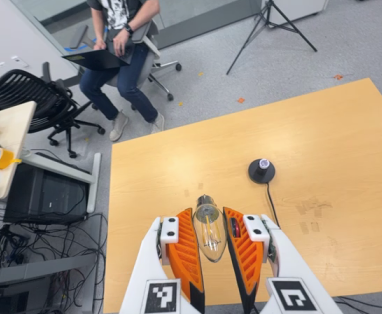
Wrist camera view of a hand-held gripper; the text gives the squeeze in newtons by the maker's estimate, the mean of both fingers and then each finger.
{"total": 15.7, "left": 17.9, "right": 13.4}